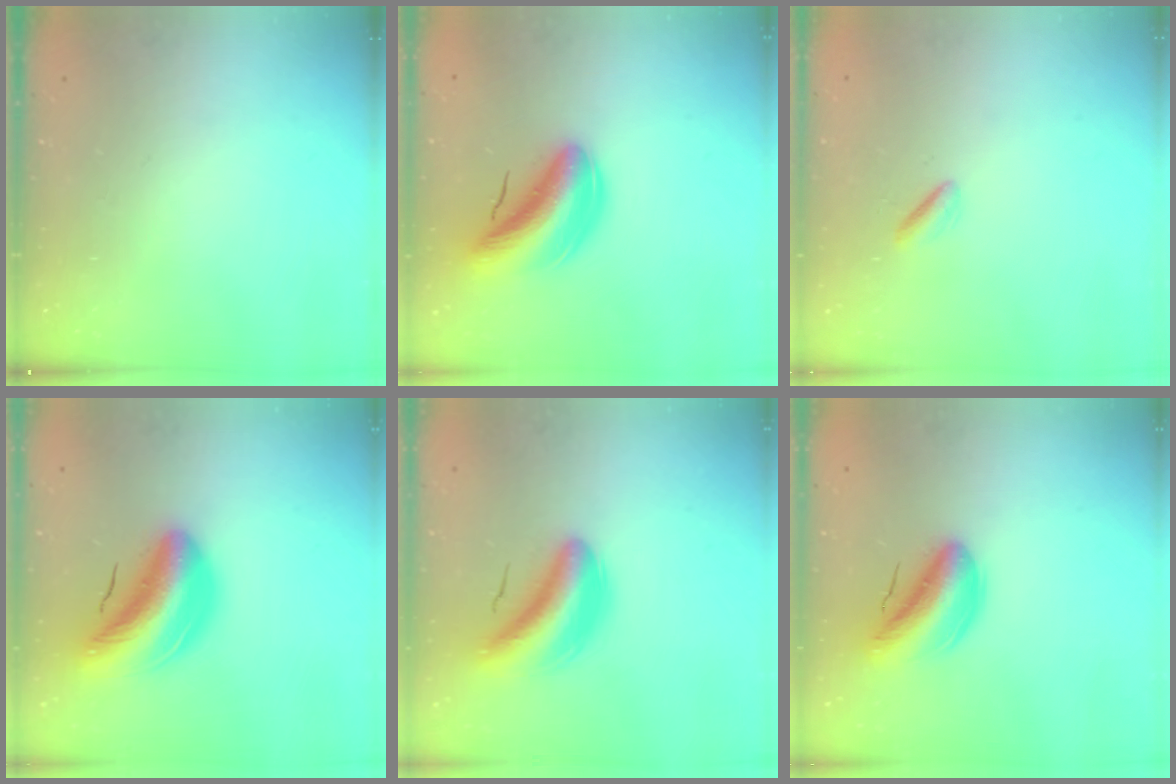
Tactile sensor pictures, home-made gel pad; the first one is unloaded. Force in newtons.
{"total": 12.3, "press": 11.7, "slide": 3.8}
{"total": 1.0, "press": 0.6, "slide": 0.8}
{"total": 15.3, "press": 14.7, "slide": 4.2}
{"total": 7.4, "press": 7.0, "slide": 2.6}
{"total": 12.7, "press": 12.2, "slide": 3.6}